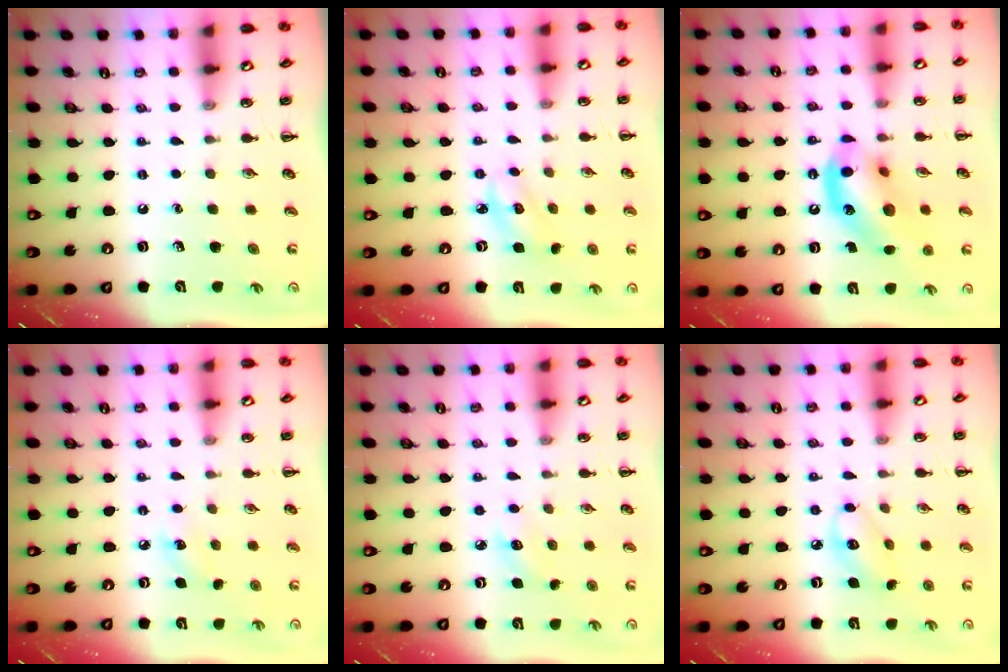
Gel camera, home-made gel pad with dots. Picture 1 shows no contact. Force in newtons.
{"total": 2.9, "press": 2.8, "slide": 0.6}
{"total": 14.0, "press": 13.6, "slide": 3.3}
{"total": 5.7, "press": 5.5, "slide": 1.4}
{"total": 5.0, "press": 4.8, "slide": 1.3}
{"total": 6.4, "press": 6.4, "slide": 0.6}